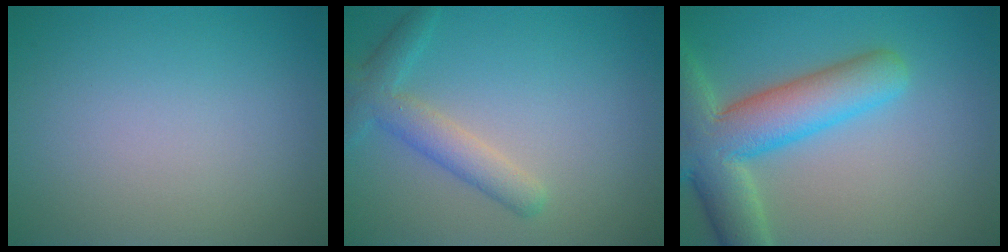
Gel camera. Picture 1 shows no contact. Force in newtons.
{"total": 3.4, "press": 3.4, "slide": 0.1}
{"total": 8.8, "press": 8.8, "slide": 0.7}